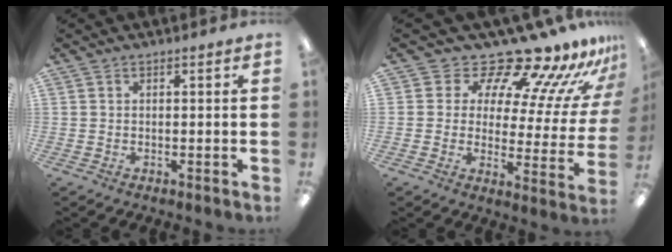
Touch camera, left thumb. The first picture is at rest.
{"total": 15.3, "force": [13.9, 4.0, 5.1], "torque": [-0.086, -0.127, 0.235]}